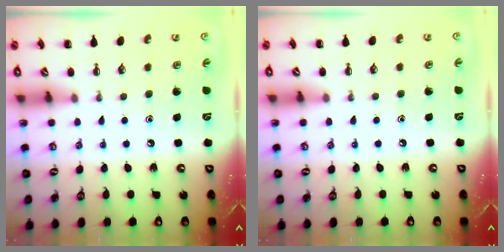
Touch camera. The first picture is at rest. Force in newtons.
{"total": 4.6, "press": 4.3, "slide": 1.8}